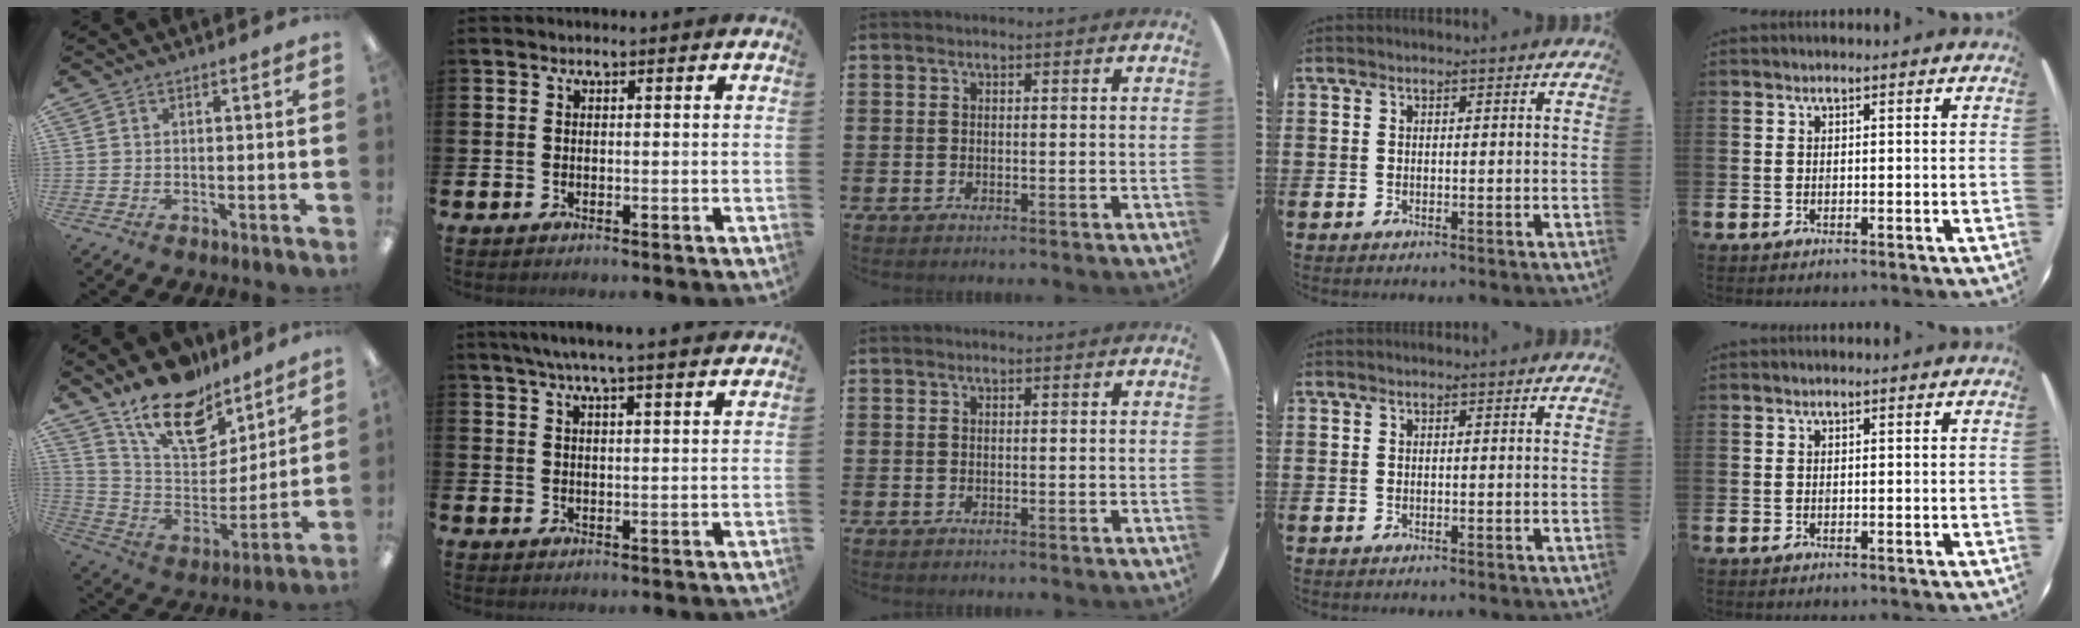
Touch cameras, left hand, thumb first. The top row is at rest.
{"thumb": {"total": 18.4, "force": [14.4, 8.1, 8.0], "torque": [-0.152, -0.093, 0.258]}, "index": {"total": 5.2, "force": [4.7, -0.7, 2.0], "torque": [-0.050, -0.015, 0.084]}}